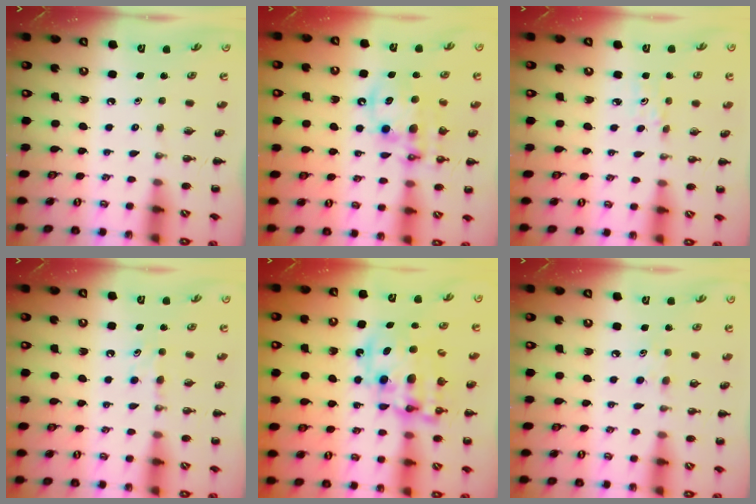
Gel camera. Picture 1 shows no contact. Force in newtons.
{"total": 13.2, "press": 12.8, "slide": 3.3}
{"total": 3.2, "press": 3.0, "slide": 1.1}
{"total": 6.3, "press": 6.1, "slide": 1.6}
{"total": 15.0, "press": 14.6, "slide": 3.1}
{"total": 5.8, "press": 5.6, "slide": 1.6}